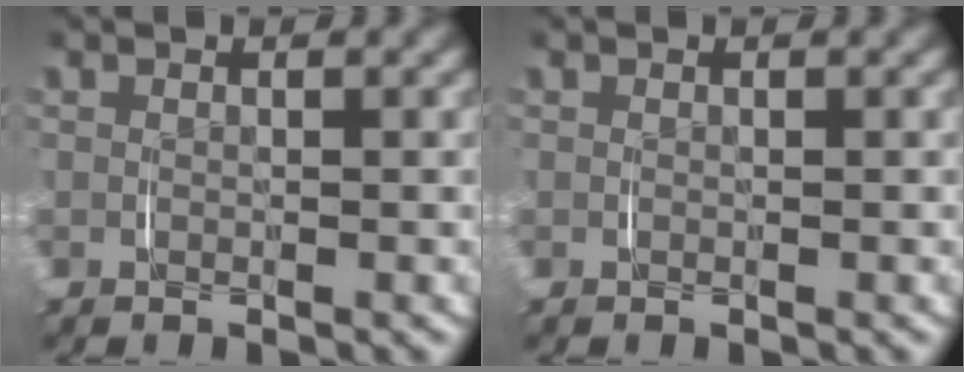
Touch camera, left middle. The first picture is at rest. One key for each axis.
{"total": 0.0}